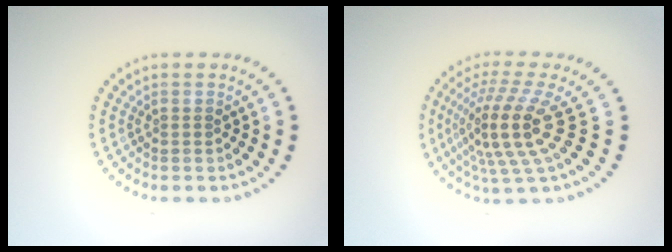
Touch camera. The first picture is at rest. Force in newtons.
{"total": 5.4, "press": 4.0, "slide": 3.7}